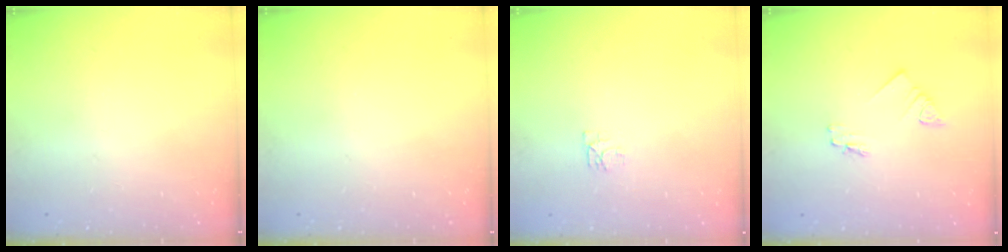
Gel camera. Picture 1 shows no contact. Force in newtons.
{"total": 0.0}
{"total": 4.4, "press": 4.4, "slide": 0.7}
{"total": 2.1, "press": 2.1, "slide": 0.2}